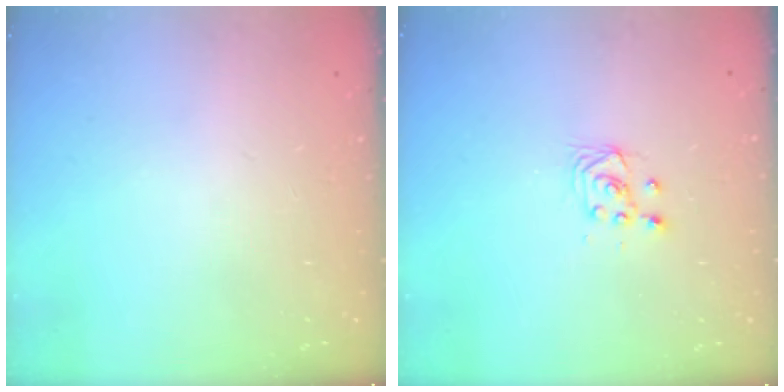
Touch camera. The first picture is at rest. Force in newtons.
{"total": 3.2, "press": 2.9, "slide": 1.4}